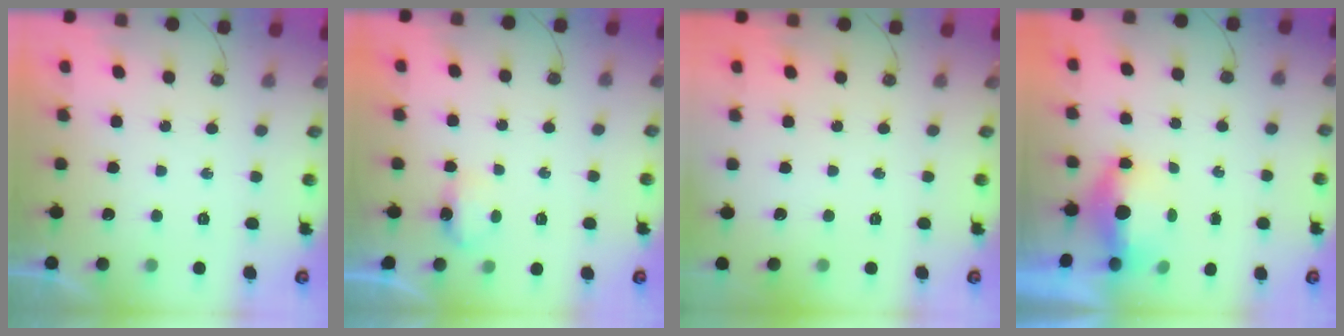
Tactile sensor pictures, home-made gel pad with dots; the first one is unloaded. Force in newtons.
{"total": 3.9, "press": 3.8, "slide": 0.6}
{"total": 0.0}
{"total": 7.7, "press": 5.5, "slide": 5.4}